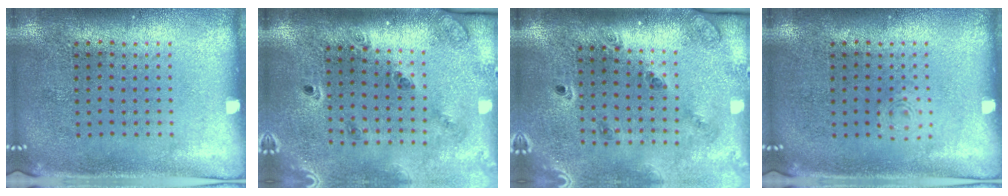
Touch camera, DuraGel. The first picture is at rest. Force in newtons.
{"total": 1.6, "press": 1.5, "slide": 0.4}
{"total": 1.6, "press": 1.5, "slide": 0.4}
{"total": 0.7, "press": 0.7, "slide": 0.1}